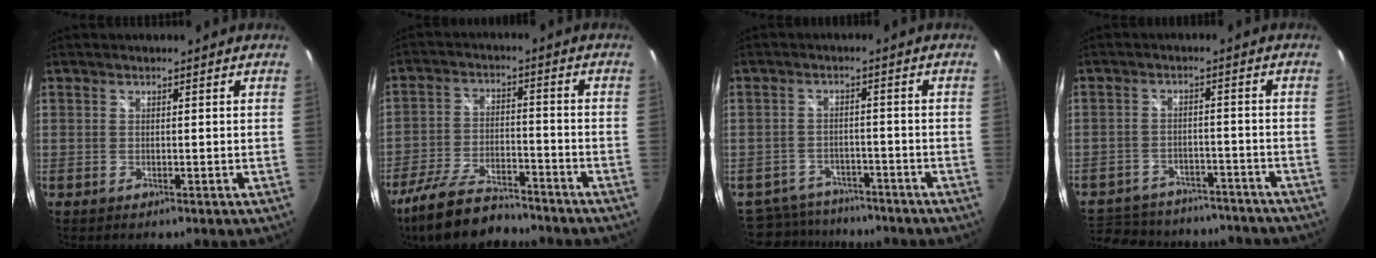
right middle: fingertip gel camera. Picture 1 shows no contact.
{"total": 14.6, "force": [-12.1, 4.3, 7.0], "torque": [-0.159, -0.024, -0.214]}
{"total": 10.8, "force": [-9.2, 5.0, 2.3], "torque": [-0.071, 0.004, -0.136]}
{"total": 24.6, "force": [-19.9, 11.0, 9.4], "torque": [-0.211, 0.016, -0.255]}